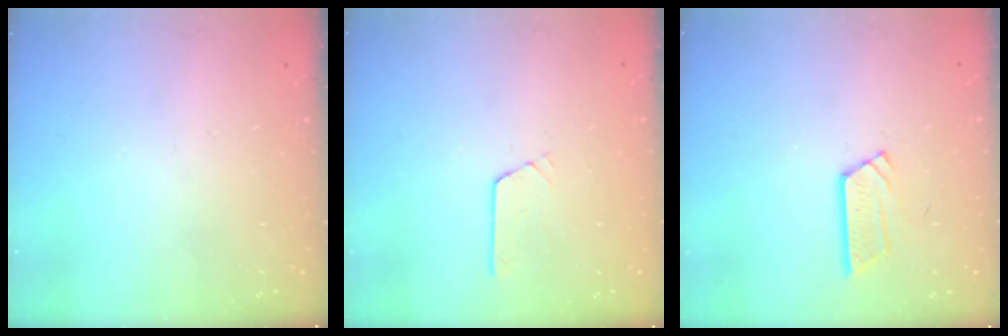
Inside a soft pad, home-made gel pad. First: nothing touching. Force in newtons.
{"total": 5.4, "press": 5.4, "slide": 0.4}
{"total": 5.1, "press": 5.1, "slide": 0.4}